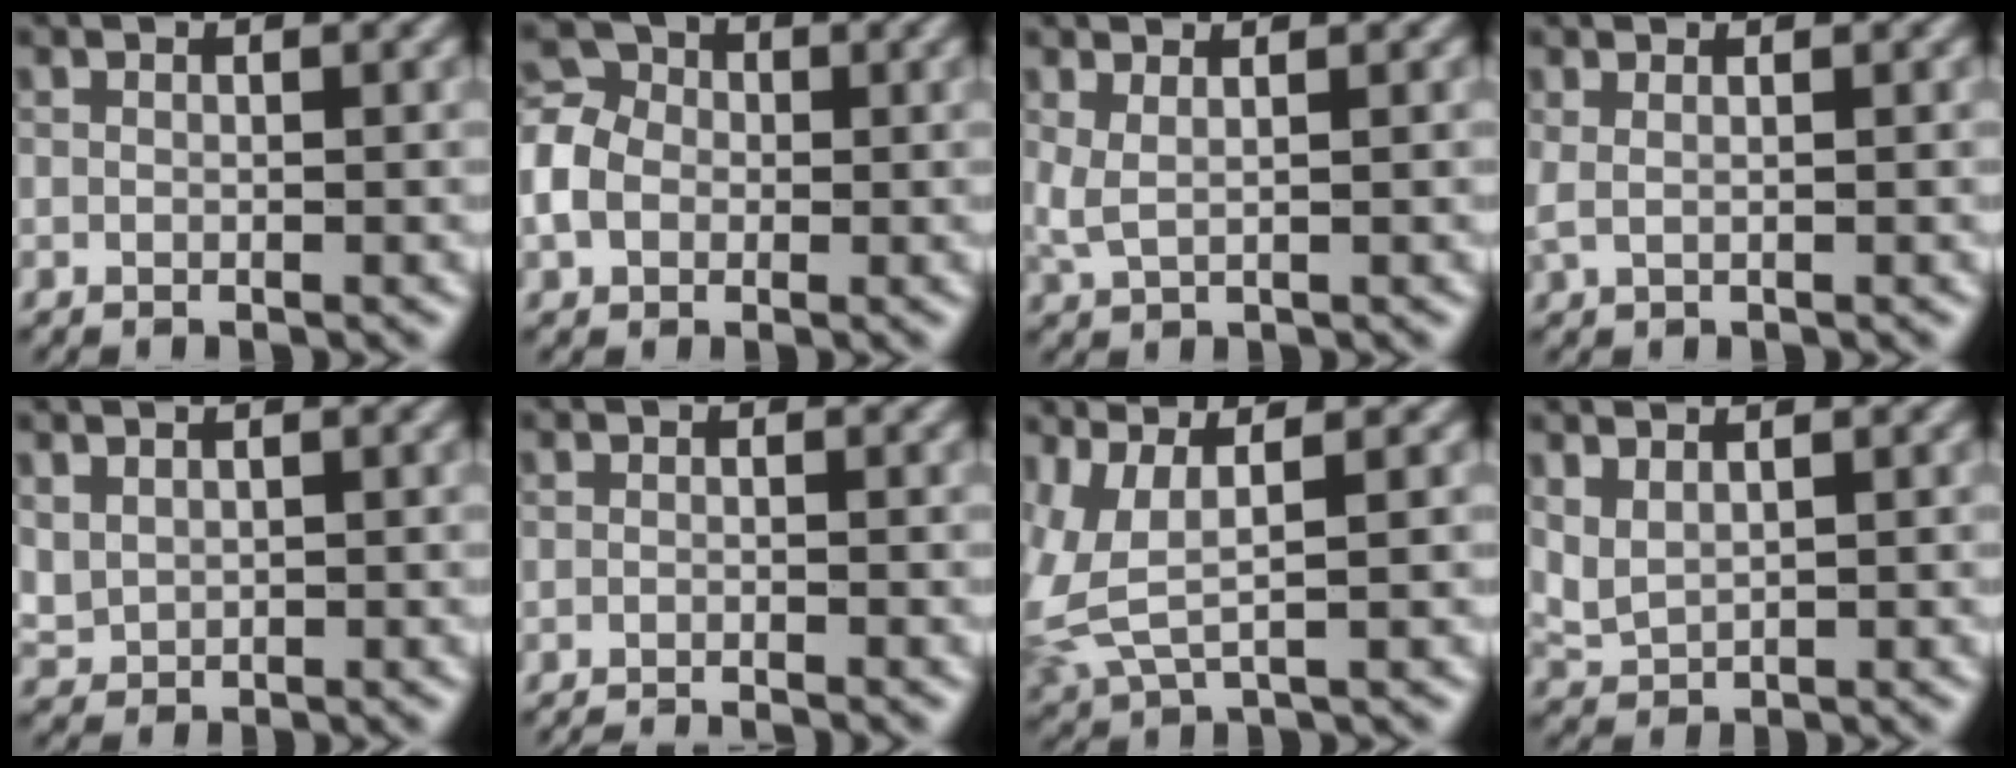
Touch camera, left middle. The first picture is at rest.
{"total": 4.5, "force": [-0.7, 3.7, 2.4], "torque": [-0.058, 0.007, -0.023]}
{"total": 1.7, "force": [0.9, 0.6, 1.3], "torque": [-0.025, -0.003, 0.016]}
{"total": 1.4, "force": [0.7, 0.6, 1.1], "torque": [-0.018, -0.001, 0.005]}
{"total": 1.3, "force": [0.9, 0.9, 0.4], "torque": [-0.012, -0.002, 0.024]}
{"total": 2.6, "force": [-2.4, 0.3, 0.9], "torque": [-0.011, -0.008, -0.042]}
{"total": 4.7, "force": [1.5, 1.8, 4.1], "torque": [-0.122, -0.003, 0.037]}
{"total": 1.8, "force": [1.4, 0.6, 0.9], "torque": [-0.026, 0.000, 0.035]}